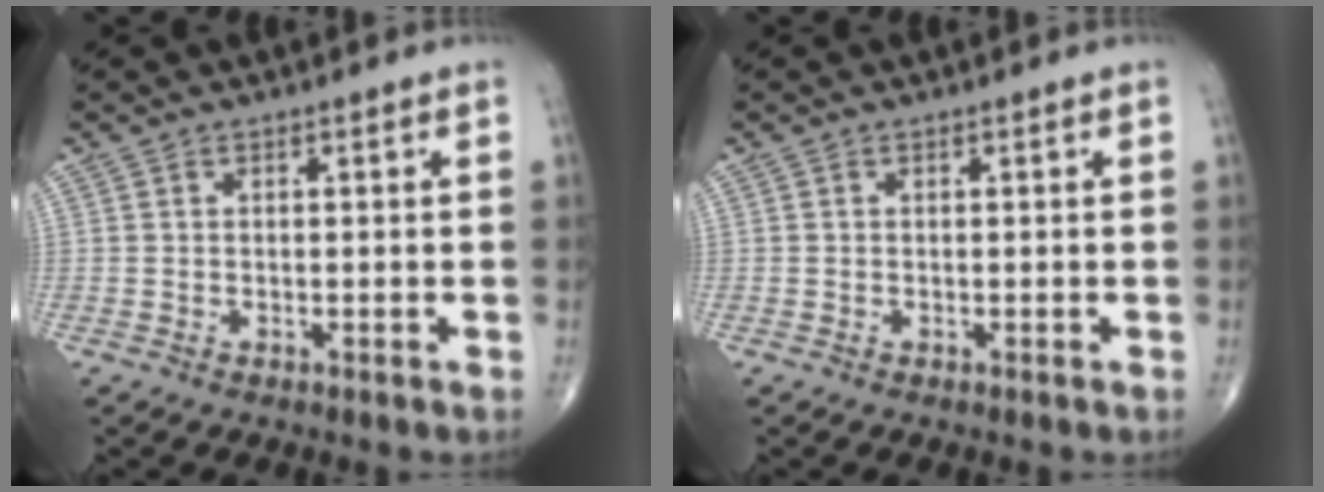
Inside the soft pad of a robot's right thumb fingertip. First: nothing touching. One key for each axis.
{"total": 0.0}